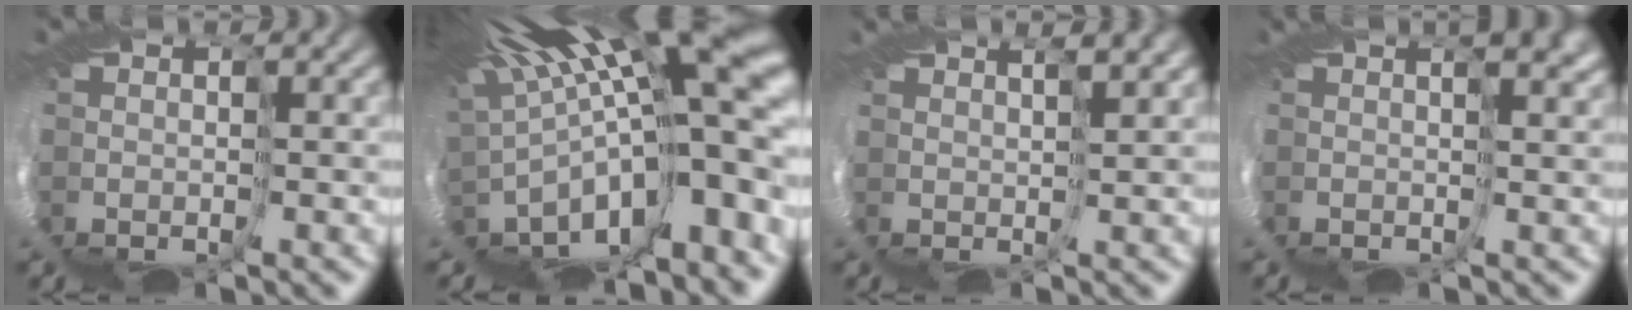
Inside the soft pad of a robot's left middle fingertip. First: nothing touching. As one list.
[{"total": 12.0, "force": [3.6, 1.8, 11.4], "torque": [-0.162, -0.037, 0.085]}, {"total": 4.2, "force": [2.8, -2.8, -1.4], "torque": [0.012, 0.009, 0.051]}, {"total": 2.0, "force": [1.0, -1.6, 0.6], "torque": [-0.008, -0.004, 0.026]}]